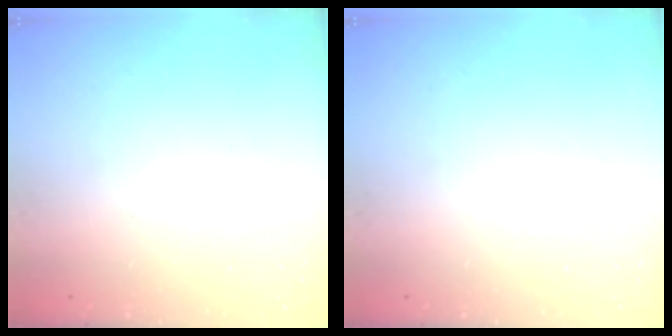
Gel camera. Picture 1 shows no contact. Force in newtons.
{"total": 0.0}